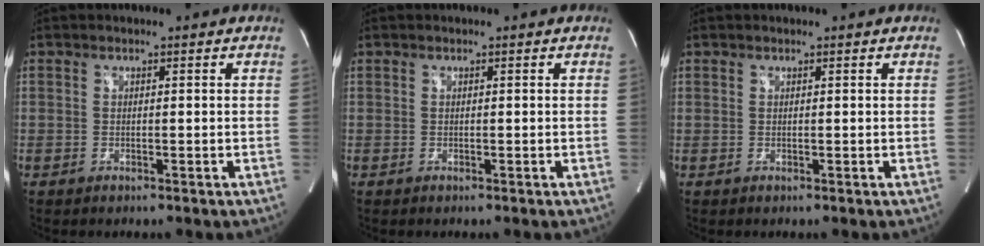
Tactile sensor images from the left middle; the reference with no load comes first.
{"total": 0.0}
{"total": 0.0}